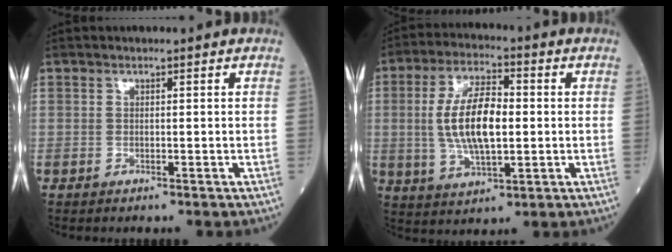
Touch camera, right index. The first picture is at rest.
{"total": 11.4, "force": [0.3, 4.1, 10.7], "torque": [-0.213, 0.008, 0.006]}